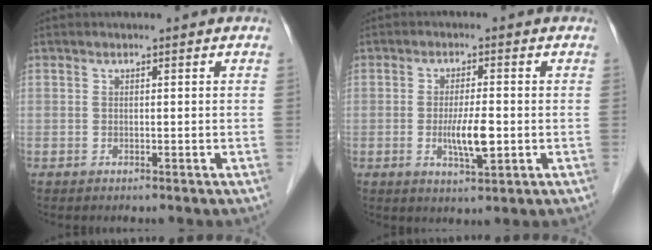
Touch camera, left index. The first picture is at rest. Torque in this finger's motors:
{"motor_torque": [0.78, 0.45, 0.23, 0.12]}